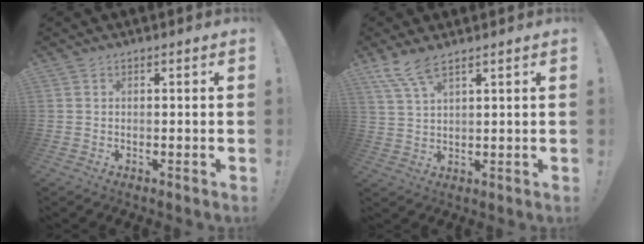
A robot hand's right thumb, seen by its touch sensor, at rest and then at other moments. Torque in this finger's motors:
{"motor_torque": [0.63, 0.62, 0.27, 0.64, 0.00]}